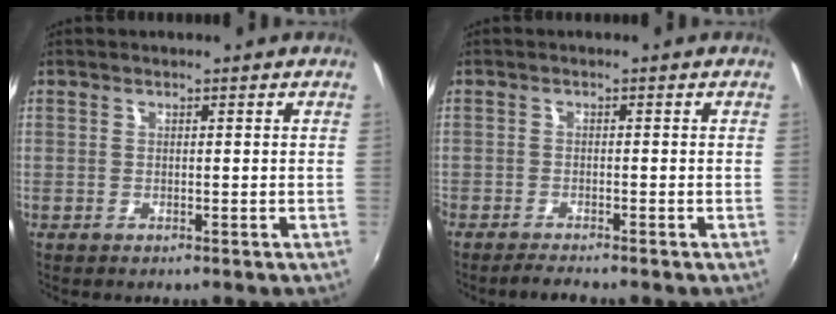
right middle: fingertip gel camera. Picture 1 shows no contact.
{"total": 2.3, "force": [-2.2, -0.2, 0.8], "torque": [-0.025, -0.009, -0.042]}